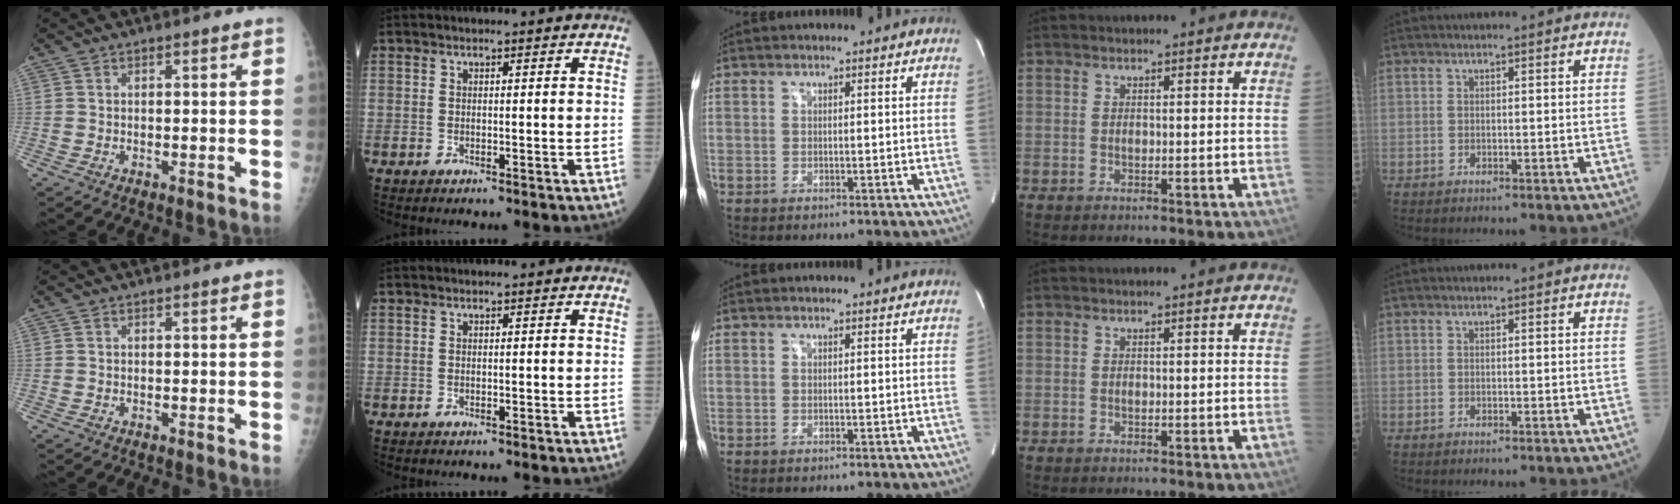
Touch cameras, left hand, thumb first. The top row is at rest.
{}